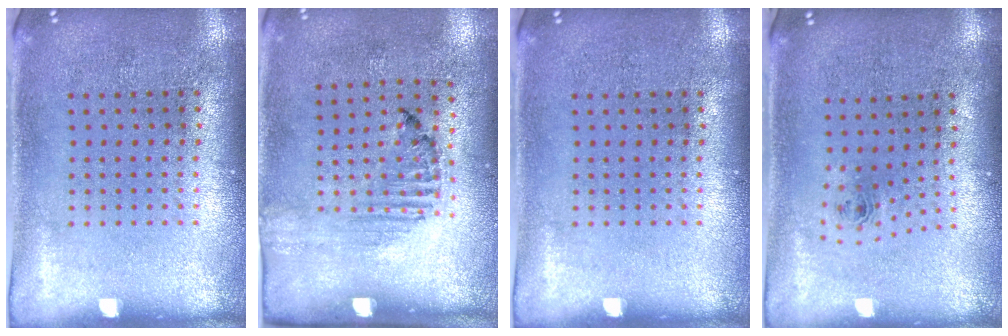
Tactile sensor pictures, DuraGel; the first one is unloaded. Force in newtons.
{"total": 1.5, "press": 1.2, "slide": 0.8}
{"total": 0.0}
{"total": 0.8, "press": 0.4, "slide": 0.7}